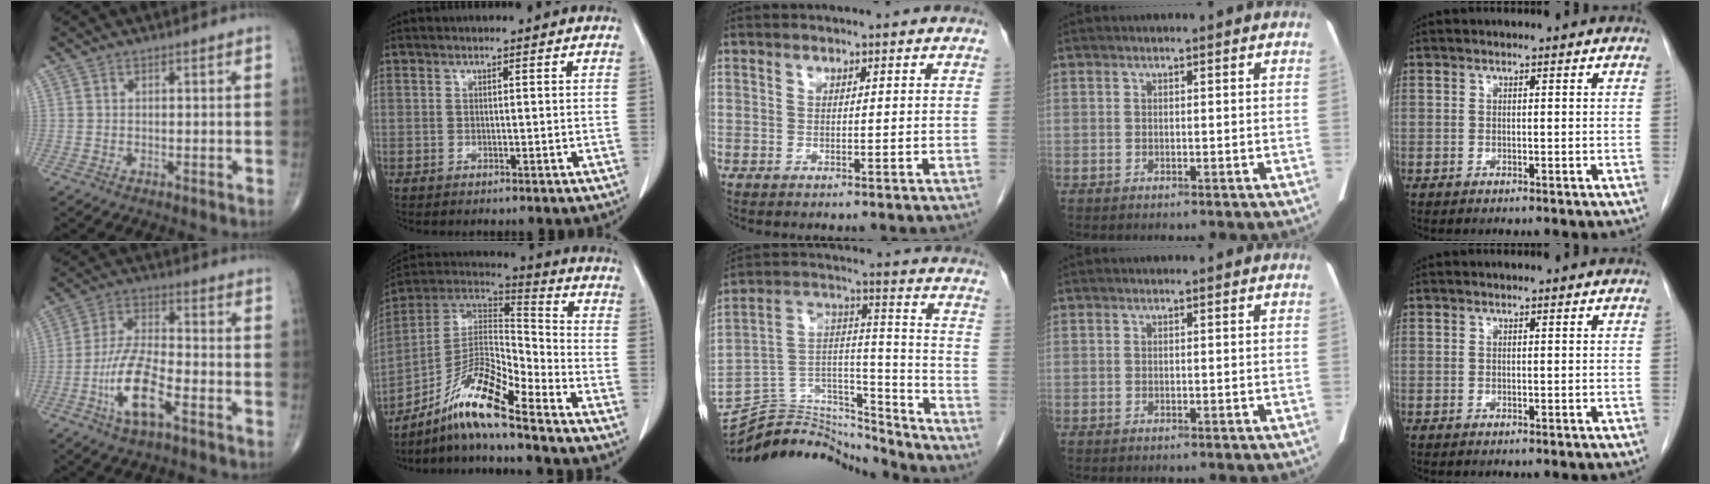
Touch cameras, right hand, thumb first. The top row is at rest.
{"thumb": {"total": 12.2, "force": [-4.9, 4.3, 10.4], "torque": [-0.209, 0.026, -0.092]}, "index": {"total": 12.7, "force": [-9.1, 0.9, 8.7], "torque": [-0.161, 0.020, -0.167]}, "middle": {"total": 18.9, "force": [-18.3, 3.5, 3.2], "torque": [-0.060, 0.048, -0.299]}}